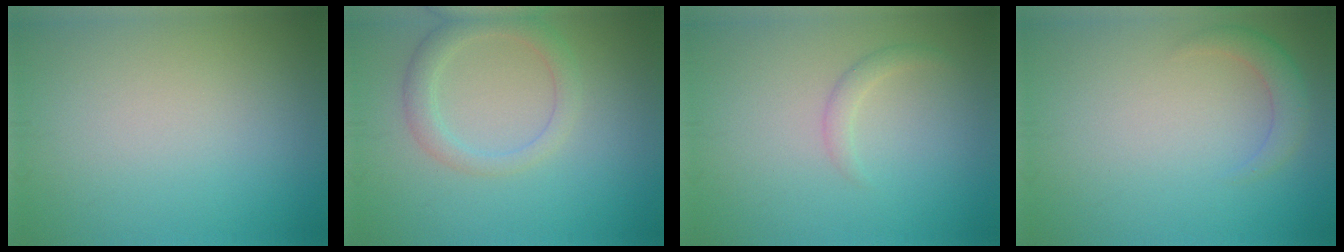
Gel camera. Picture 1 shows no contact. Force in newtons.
{"total": 2.9, "press": 2.9, "slide": 0.1}
{"total": 1.3, "press": 1.3, "slide": 0.1}
{"total": 2.1, "press": 2.1, "slide": 0.2}